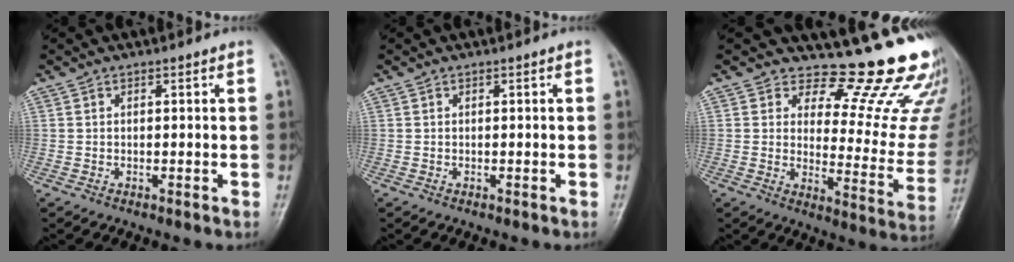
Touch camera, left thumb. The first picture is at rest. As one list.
[{"total": 0.0}, {"total": 17.6, "force": [15.5, 5.1, 6.6], "torque": [-0.032, -0.159, 0.177]}]